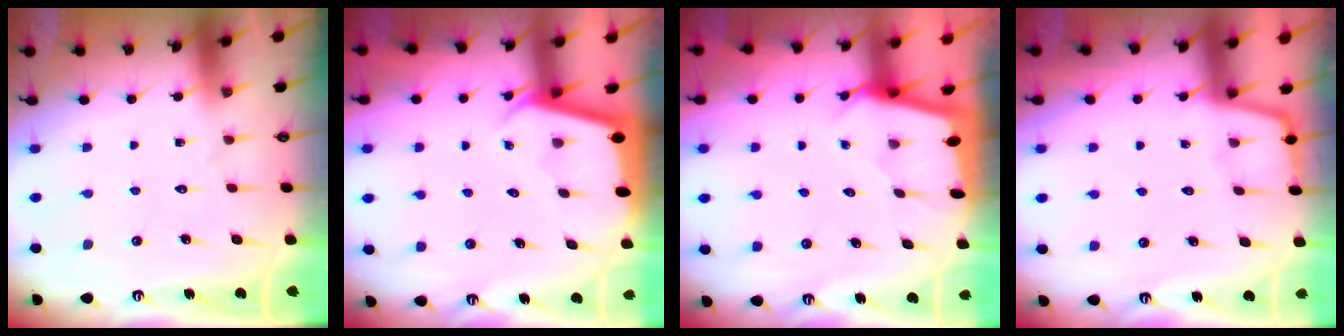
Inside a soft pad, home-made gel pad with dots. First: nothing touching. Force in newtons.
{"total": 1.9, "press": 1.9, "slide": 0.1}
{"total": 2.2, "press": 2.2, "slide": 0.3}
{"total": 1.4, "press": 1.3, "slide": 0.3}